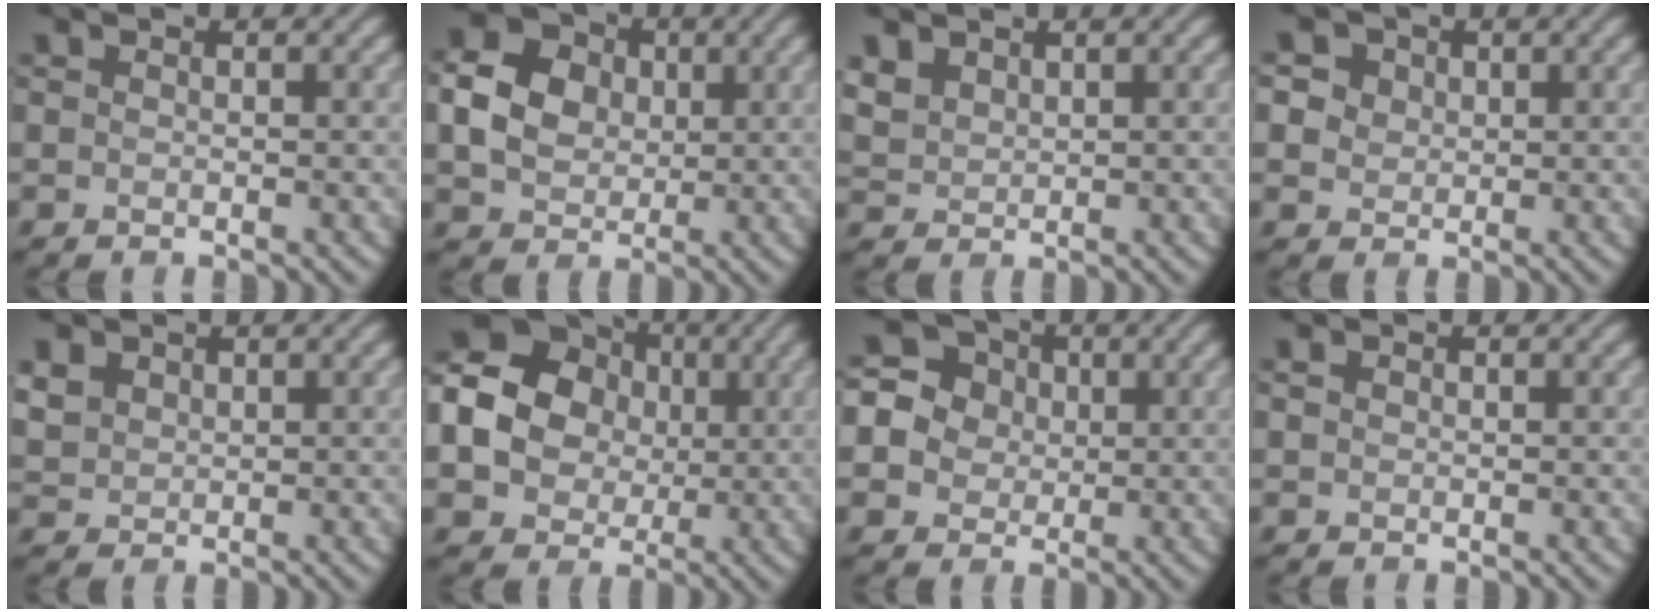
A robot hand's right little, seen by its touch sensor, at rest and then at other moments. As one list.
[{"total": 5.2, "force": [0.2, 4.4, 2.7], "torque": [-0.063, 0.010, 0.001]}, {"total": 2.5, "force": [1.3, 1.8, 1.2], "torque": [-0.040, 0.000, 0.039]}, {"total": 6.7, "force": [3.2, 5.1, 3.0], "torque": [-0.063, 0.022, 0.043]}, {"total": 2.5, "force": [0.8, 2.1, 1.0], "torque": [-0.039, 0.004, 0.027]}, {"total": 17.2, "force": [2.1, 15.3, 7.6], "torque": [-0.175, 0.038, 0.003]}, {"total": 8.7, "force": [1.8, 7.8, 3.3], "torque": [-0.094, 0.040, 0.029]}, {"total": 0.6, "force": [-0.2, 0.5, 0.1], "torque": [0.001, 0.003, -0.005]}]